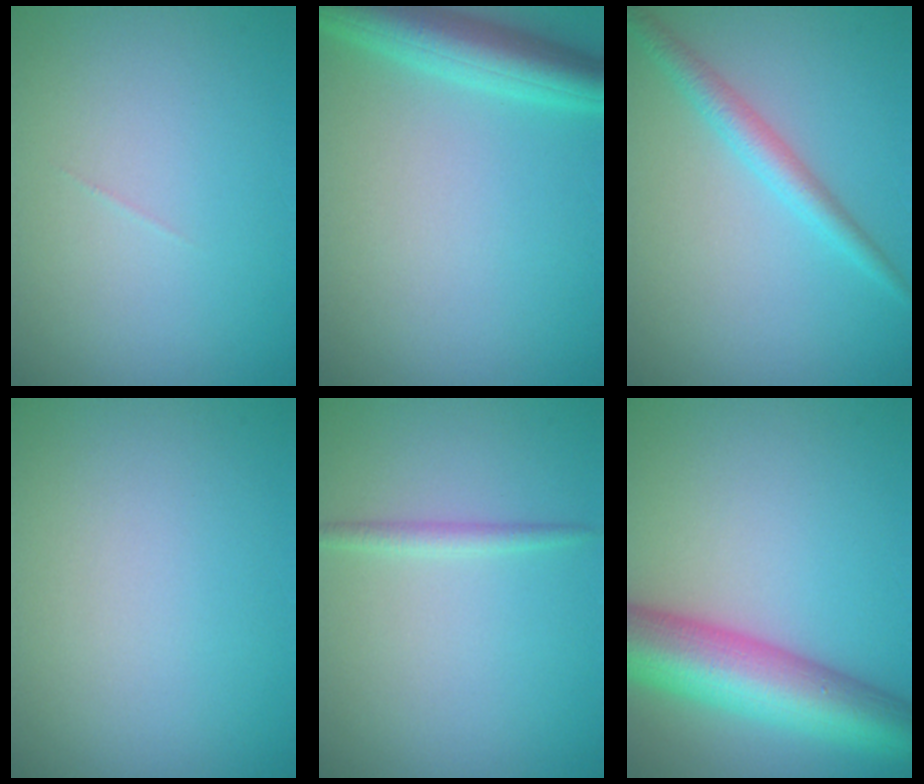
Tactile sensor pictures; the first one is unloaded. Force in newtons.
{"total": 5.2, "press": 5.2, "slide": 0.2}
{"total": 2.4, "press": 2.4, "slide": 0.1}
{"total": 0.0}
{"total": 1.2, "press": 1.2, "slide": 0.0}
{"total": 9.4, "press": 9.4, "slide": 0.3}